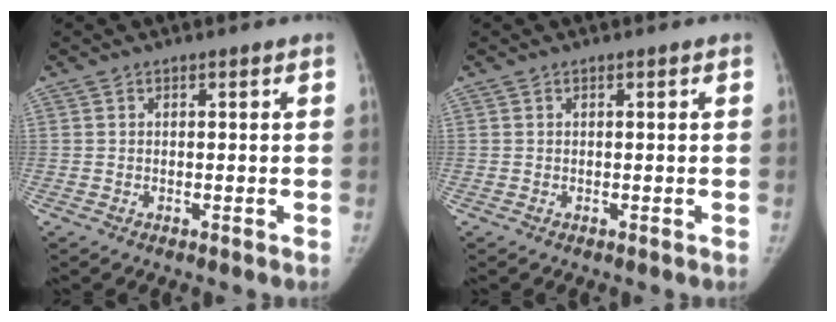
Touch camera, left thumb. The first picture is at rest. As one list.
[{"total": 0.0}]